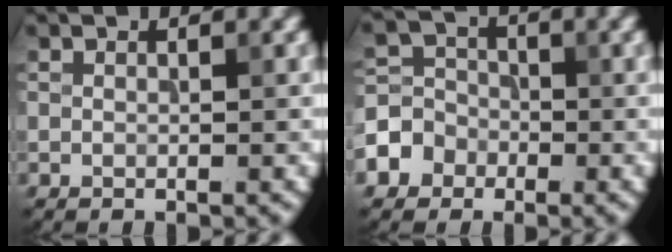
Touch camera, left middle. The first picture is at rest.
{"total": 4.6, "force": [-2.2, 3.9, 0.9], "torque": [0.003, 0.001, -0.055]}